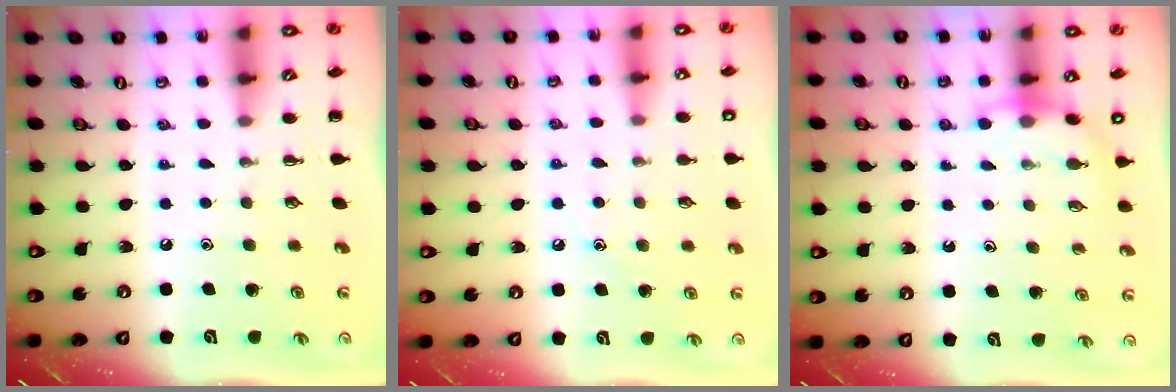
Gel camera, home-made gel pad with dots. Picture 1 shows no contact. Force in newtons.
{"total": 7.9, "press": 7.8, "slide": 1.7}
{"total": 5.3, "press": 5.3, "slide": 0.5}